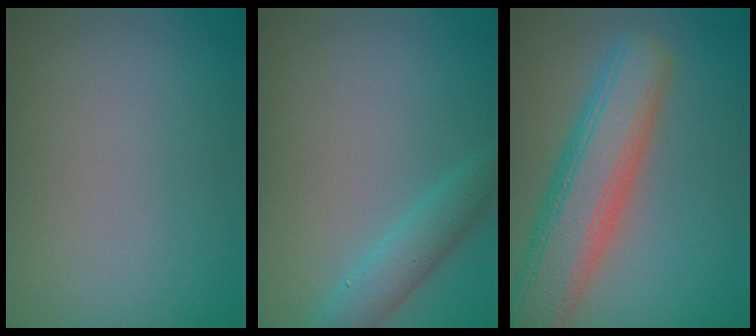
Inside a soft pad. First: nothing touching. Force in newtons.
{"total": 2.9, "press": 2.9, "slide": 0.2}
{"total": 8.0, "press": 8.0, "slide": 0.4}